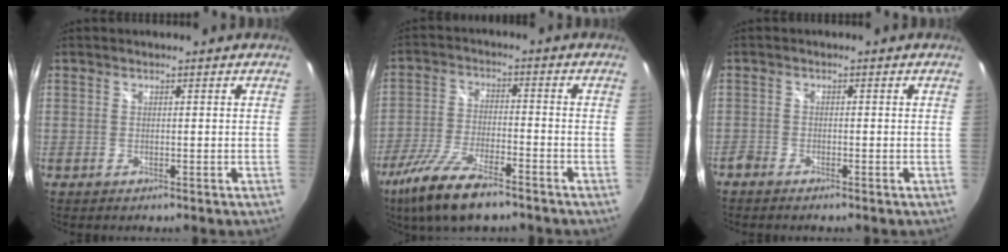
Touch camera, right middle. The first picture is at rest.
{"total": 13.0, "force": [-9.2, 3.3, 8.5], "torque": [-0.186, -0.033, -0.173]}
{"total": 1.7, "force": [-1.5, 0.6, 0.4], "torque": [-0.018, -0.004, -0.034]}